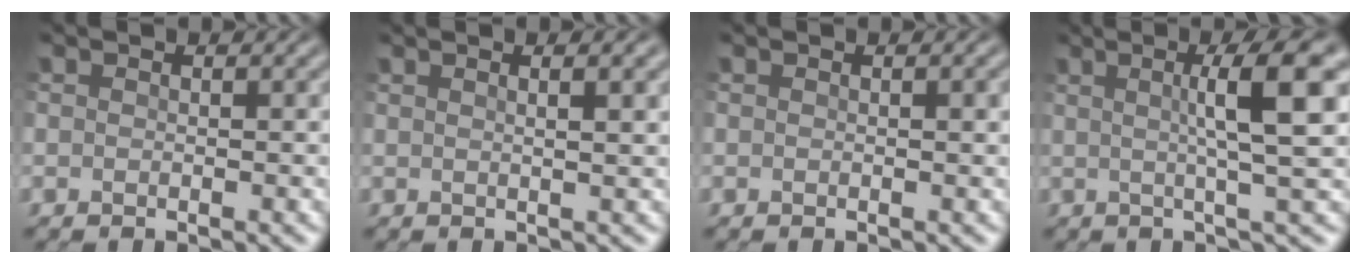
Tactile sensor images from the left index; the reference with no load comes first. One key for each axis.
{"total": 5.1, "fx": 2.2, "fy": 2.2, "fz": 4.0, "tx": -0.022, "ty": 0.029, "tz": -0.001}
{"total": 0.7, "fx": 0.1, "fy": 0.1, "fz": 0.7, "tx": -0.008, "ty": 0.002, "tz": 0.002}
{"total": 7.1, "fx": 1.5, "fy": 1.1, "fz": 6.9, "tx": -0.089, "ty": 0.016, "tz": 0.020}